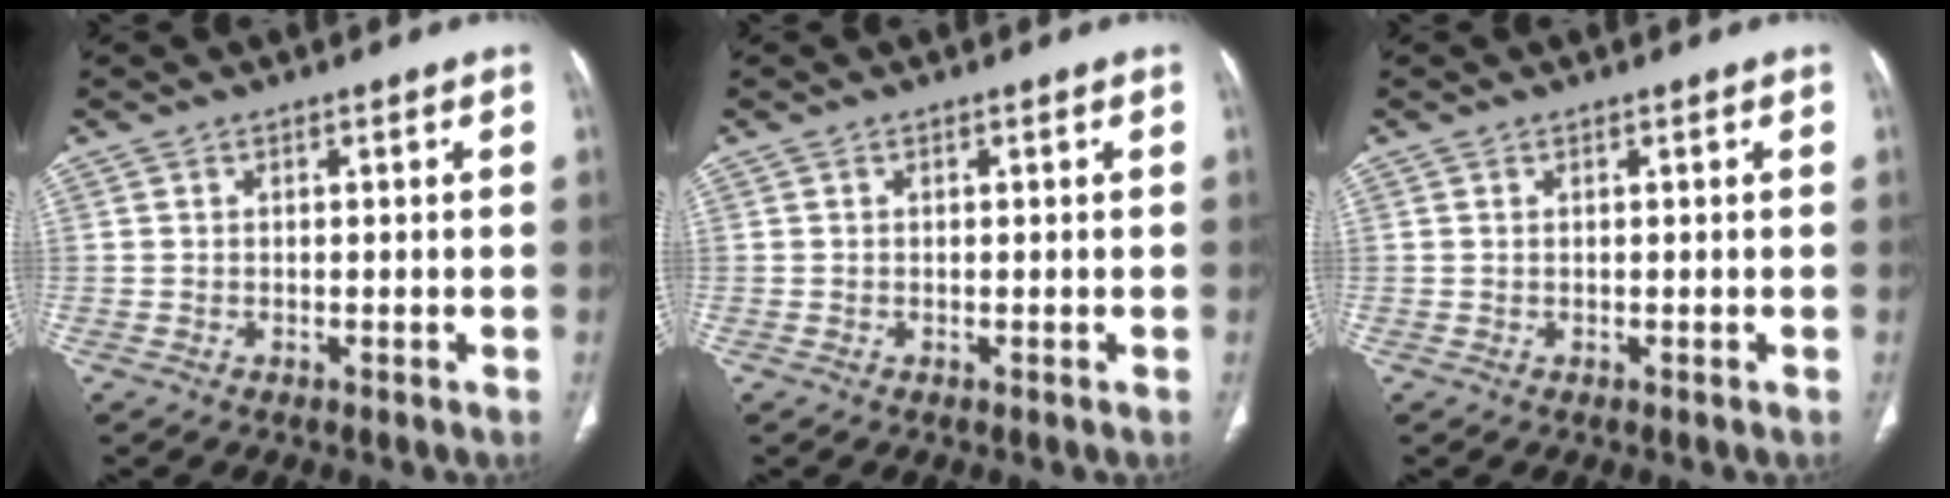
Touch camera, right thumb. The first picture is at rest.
{"total": 0.0}
{"total": 0.0}